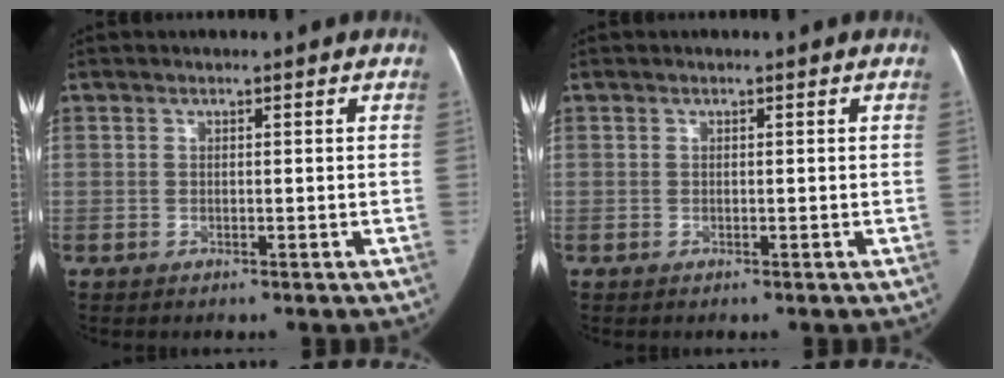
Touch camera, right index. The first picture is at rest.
{"total": 0.0}